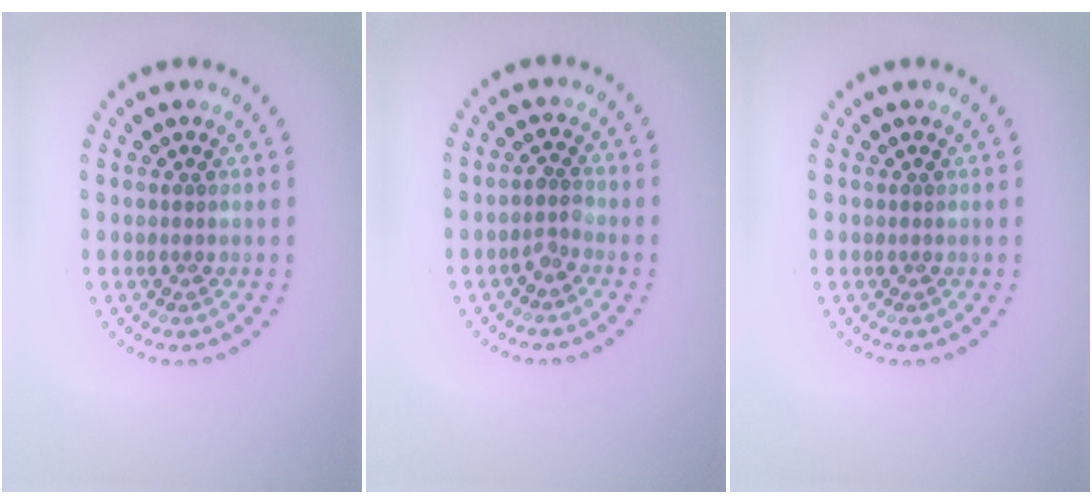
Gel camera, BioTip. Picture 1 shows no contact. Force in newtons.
{"total": 1.3, "press": 1.0, "slide": 0.8}
{"total": 0.0}